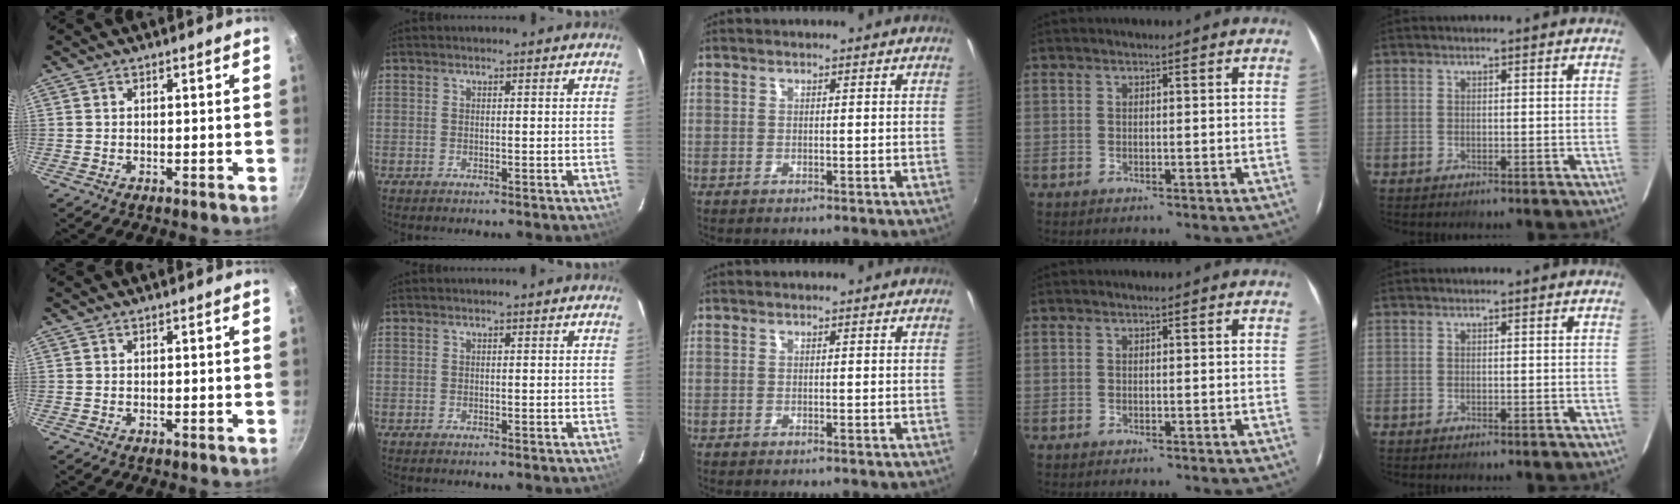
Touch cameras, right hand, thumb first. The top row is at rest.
{}